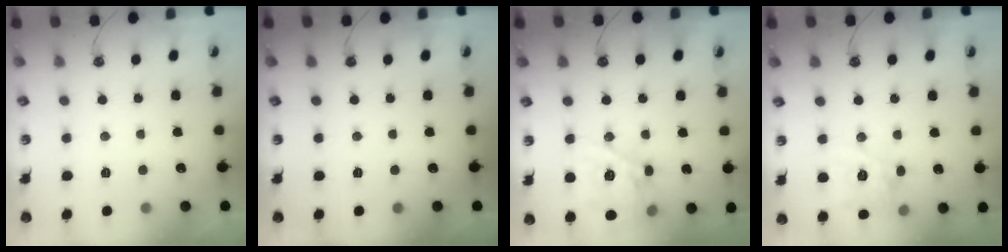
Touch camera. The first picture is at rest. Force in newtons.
{"total": 0.0}
{"total": 16.8, "press": 16.7, "slide": 1.5}
{"total": 13.0, "press": 13.0, "slide": 1.2}